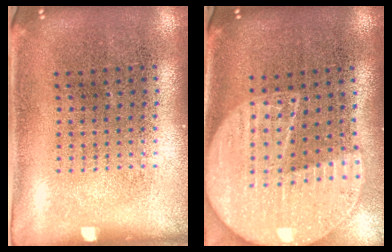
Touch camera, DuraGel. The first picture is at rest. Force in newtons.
{"total": 2.3, "press": 2.0, "slide": 1.1}